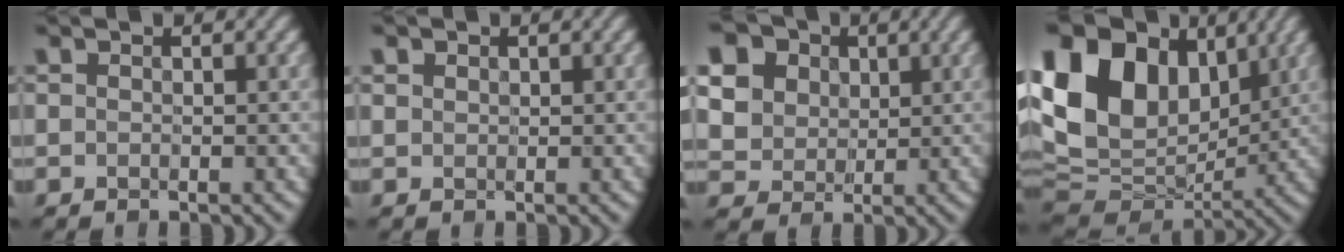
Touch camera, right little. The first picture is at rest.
{"total": 0.8, "force": [0.5, 0.6, 0.1], "torque": [-0.011, -0.004, 0.020]}
{"total": 13.8, "force": [5.8, 11.0, 5.9], "torque": [-0.178, 0.023, 0.101]}
{"total": 17.1, "force": [5.2, 12.0, 11.0], "torque": [-0.220, 0.037, 0.094]}